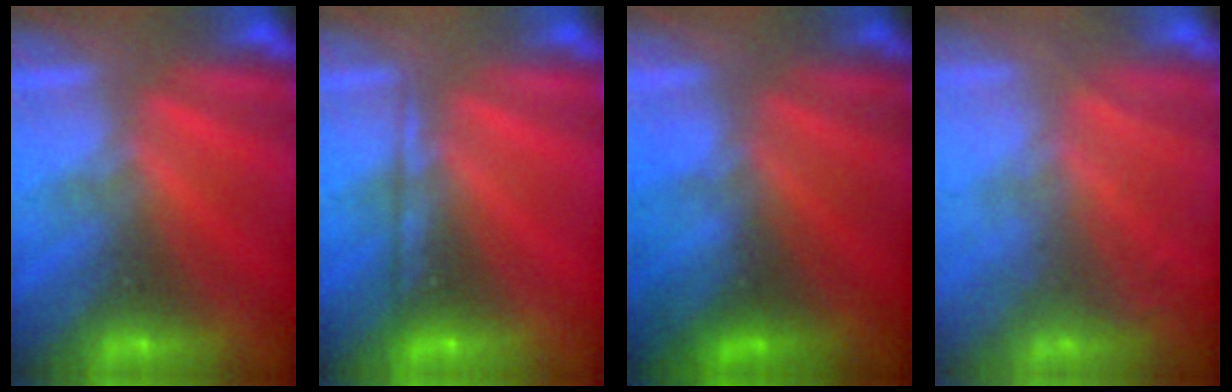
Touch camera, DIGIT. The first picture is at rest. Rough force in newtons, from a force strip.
{"total": 2.1}
{"total": 2.9}
{"total": 7.5}